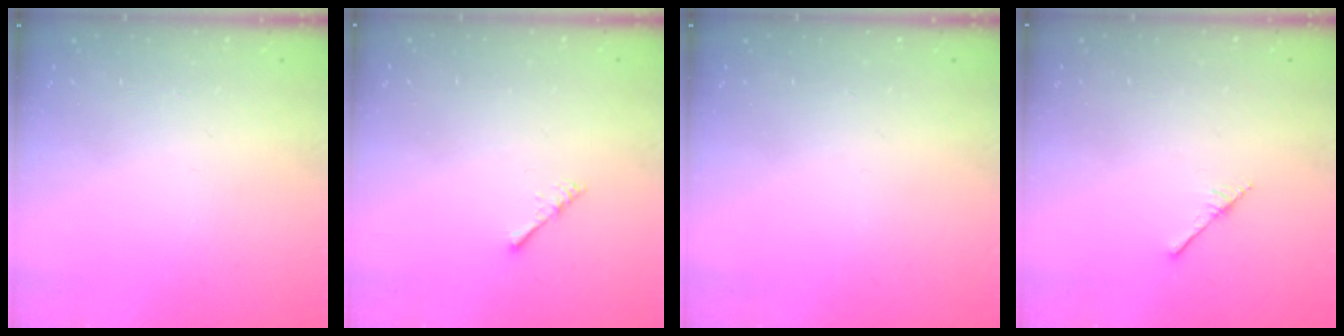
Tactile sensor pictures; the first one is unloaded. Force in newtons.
{"total": 1.6, "press": 1.6, "slide": 0.4}
{"total": 0.0}
{"total": 2.9, "press": 2.9, "slide": 0.2}